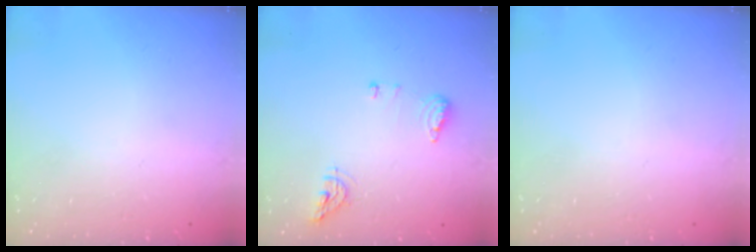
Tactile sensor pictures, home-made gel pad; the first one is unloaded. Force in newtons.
{"total": 7.9, "press": 7.8, "slide": 1.5}
{"total": 0.0}